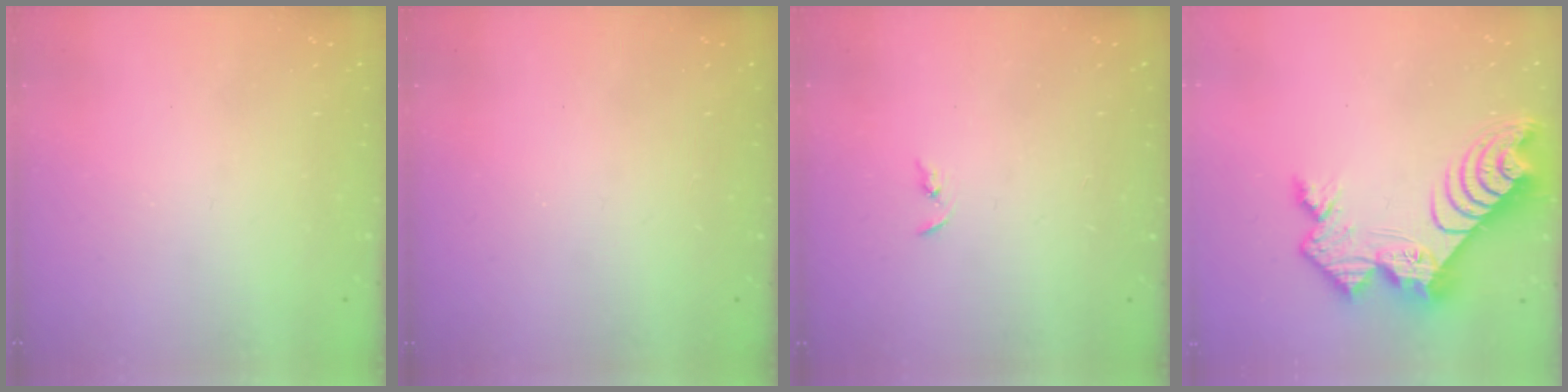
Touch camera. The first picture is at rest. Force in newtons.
{"total": 0.0}
{"total": 2.4, "press": 2.3, "slide": 0.2}
{"total": 13.4, "press": 13.4, "slide": 1.2}